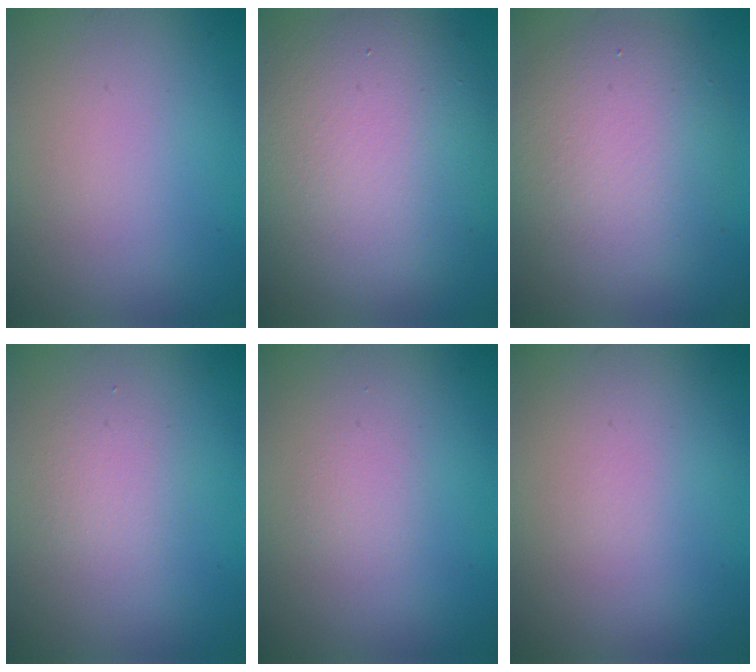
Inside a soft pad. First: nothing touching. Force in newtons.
{"total": 11.5, "press": 11.4, "slide": 1.2}
{"total": 6.5, "press": 6.4, "slide": 0.5}
{"total": 1.6, "press": 1.6, "slide": 0.2}
{"total": 0.7, "press": 0.7, "slide": 0.1}
{"total": 0.0}